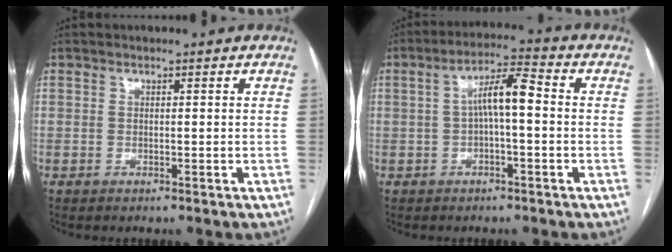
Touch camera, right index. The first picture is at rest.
{"total": 6.6, "force": [0.1, 1.2, 6.4], "torque": [-0.116, 0.025, 0.001]}